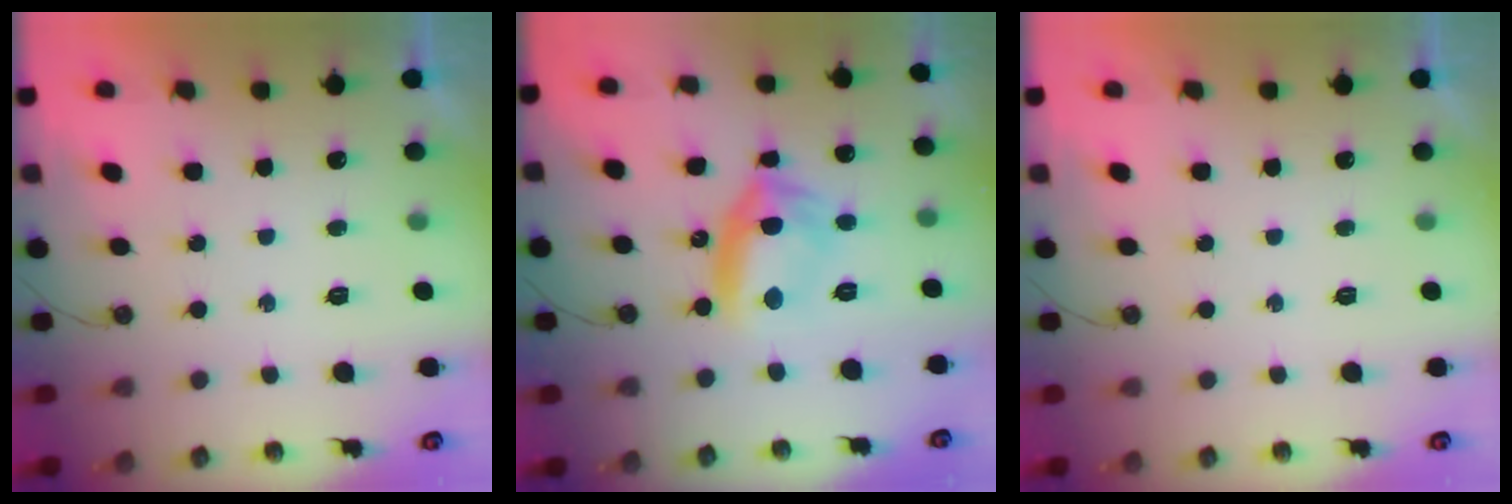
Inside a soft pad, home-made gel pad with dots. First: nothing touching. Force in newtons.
{"total": 11.5, "press": 11.3, "slide": 2.2}
{"total": 0.0}